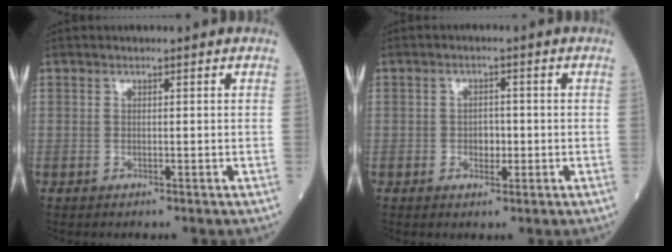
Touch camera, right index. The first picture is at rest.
{"total": 2.5, "force": [-0.5, 1.6, 1.8], "torque": [-0.022, 0.005, -0.006]}